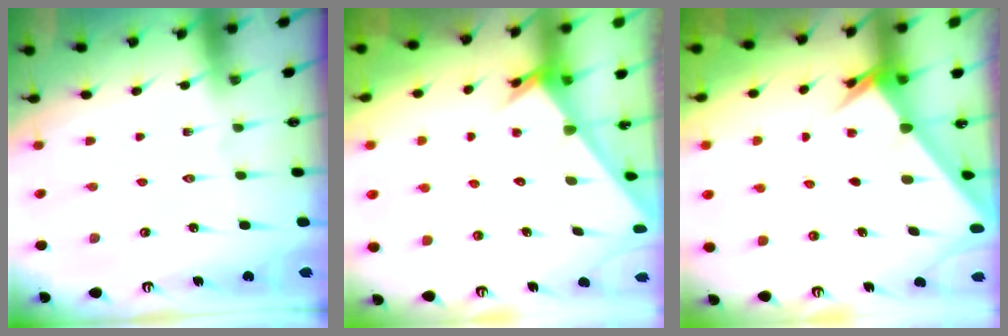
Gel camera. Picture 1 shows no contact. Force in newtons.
{"total": 2.5, "press": 2.5, "slide": 0.1}
{"total": 2.6, "press": 2.6, "slide": 0.3}